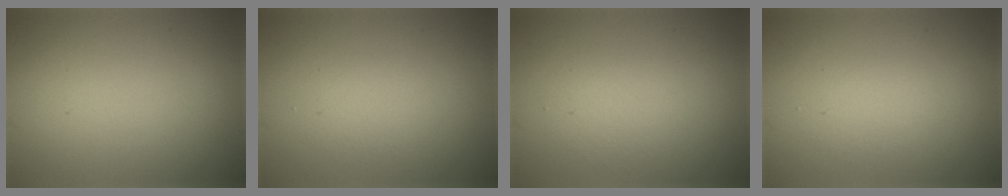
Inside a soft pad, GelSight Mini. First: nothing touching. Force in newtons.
{"total": 1.6, "press": 1.6, "slide": 0.2}
{"total": 2.3, "press": 2.3, "slide": 0.1}
{"total": 1.7, "press": 1.7, "slide": 0.1}